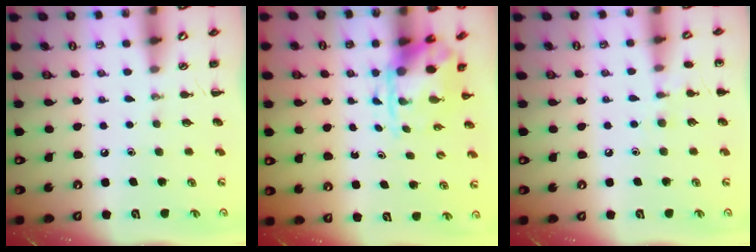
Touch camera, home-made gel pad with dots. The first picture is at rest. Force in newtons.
{"total": 3.5, "press": 3.4, "slide": 0.9}
{"total": 5.9, "press": 5.6, "slide": 1.9}